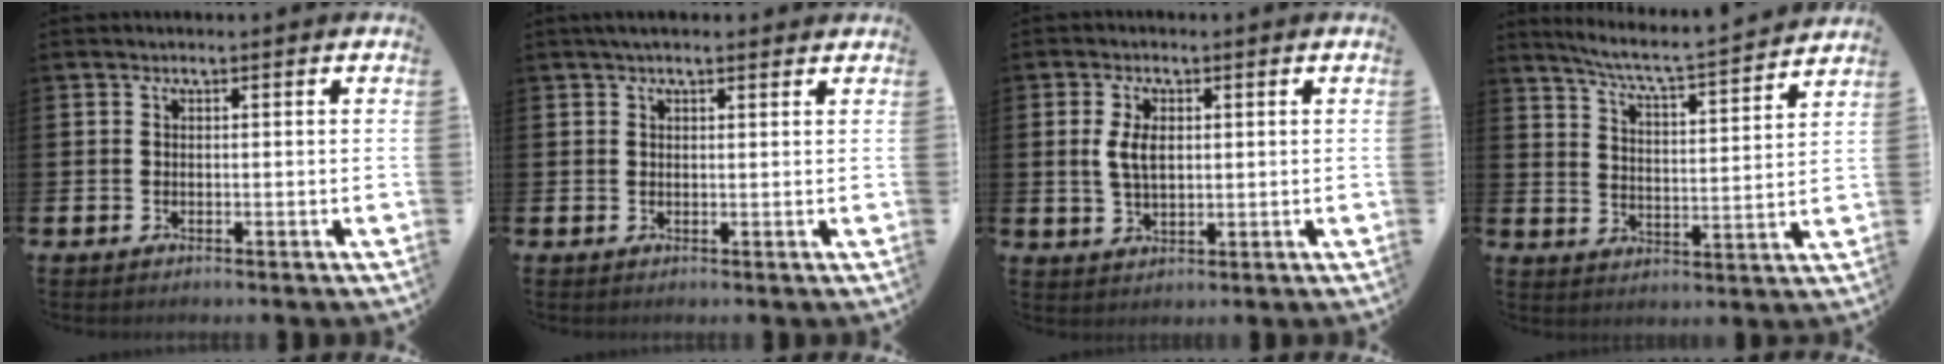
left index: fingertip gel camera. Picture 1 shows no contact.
{"total": 1.8, "force": [1.6, 0.5, 0.8], "torque": [-0.010, 0.001, 0.026]}
{"total": 4.0, "force": [1.1, 2.1, 3.1], "torque": [-0.054, 0.004, 0.016]}
{"total": 6.3, "force": [5.9, -0.2, 2.1], "torque": [-0.068, -0.048, 0.097]}